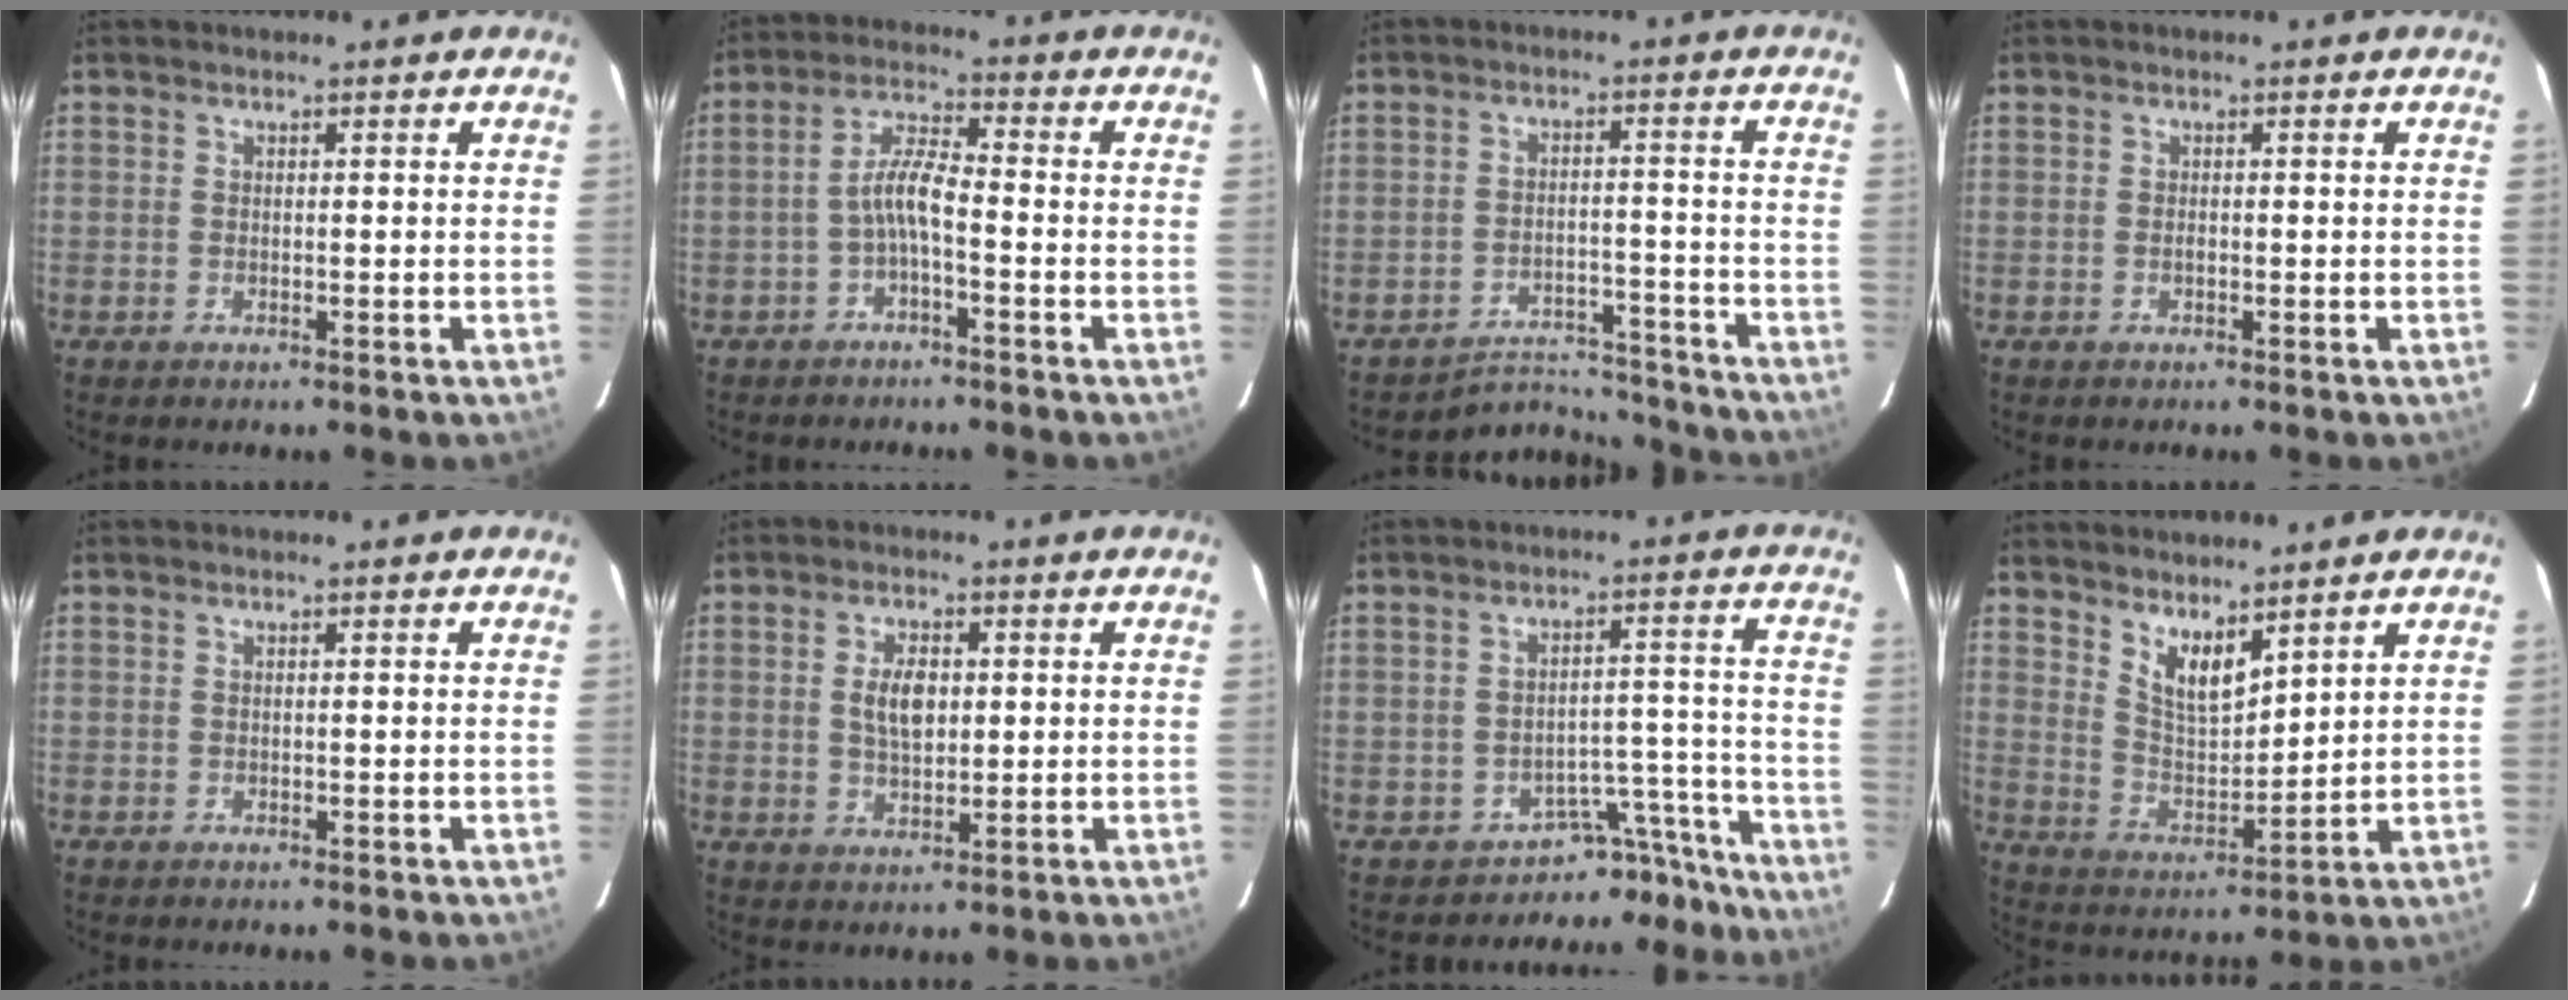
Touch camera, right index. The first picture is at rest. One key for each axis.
{"total": 4.8, "fx": -2.1, "fy": 0.8, "fz": 4.3, "tx": -0.094, "ty": 0.015, "tz": -0.040}
{"total": 10.0, "fx": -9.6, "fy": 2.8, "fz": 0.0, "tx": -0.010, "ty": 0.035, "tz": -0.134}
{"total": 0.6, "fx": -0.2, "fy": 0.3, "fz": 0.5, "tx": -0.010, "ty": 0.001, "tz": -0.005}
{"total": 0.0}
{"total": 5.4, "fx": 0.7, "fy": 2.9, "fz": 4.5, "tx": -0.082, "ty": 0.005, "tz": 0.016}
{"total": 10.2, "fx": -9.2, "fy": 4.0, "fz": -1.4, "tx": 0.053, "ty": 0.074, "tz": -0.127}
{"total": 8.1, "fx": 5.9, "fy": 2.8, "fz": 4.8, "tx": -0.082, "ty": -0.009, "tz": 0.117}